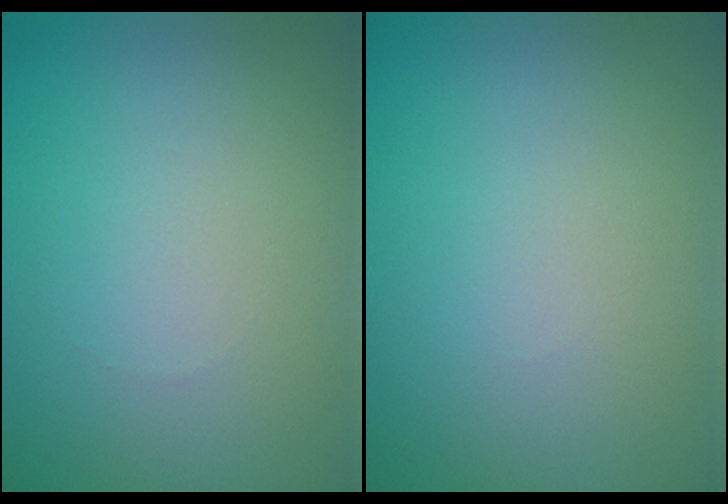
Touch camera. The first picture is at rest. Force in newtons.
{"total": 0.0}